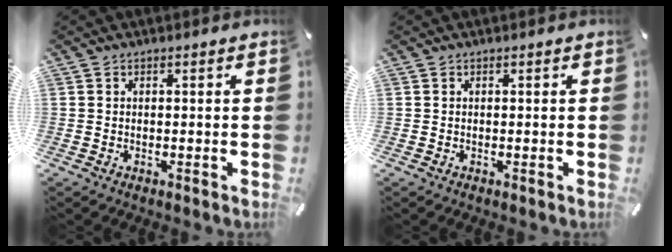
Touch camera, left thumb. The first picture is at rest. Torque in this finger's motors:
{"motor_torque": [-0.05, -0.05, 0.00, 0.02, 0.00]}